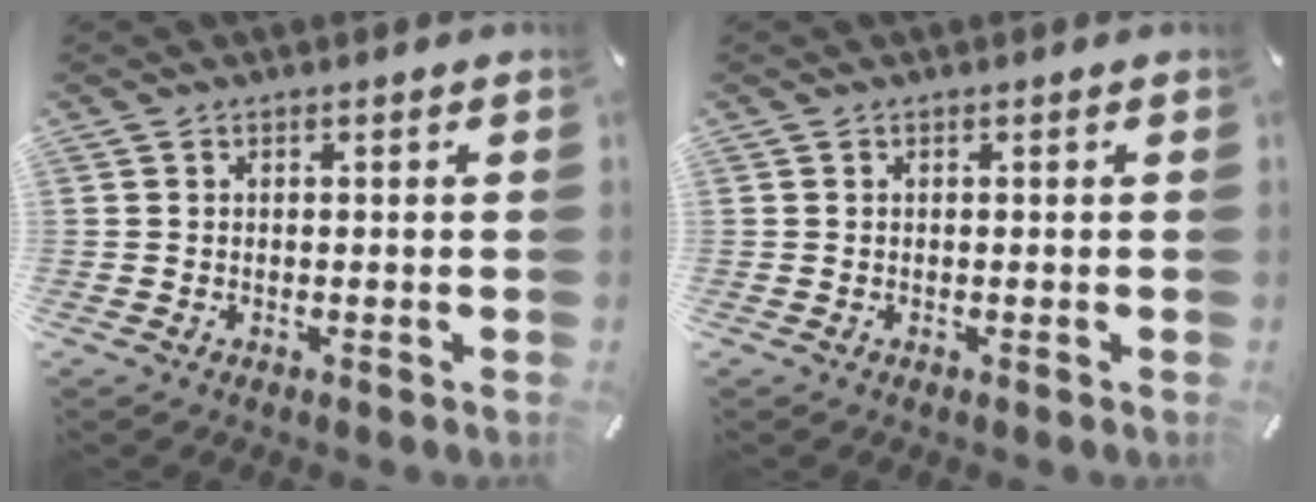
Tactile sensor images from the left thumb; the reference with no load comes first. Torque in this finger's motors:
{"motor_torque": [0.00, 0.00, 0.01, 0.03, 0.00]}